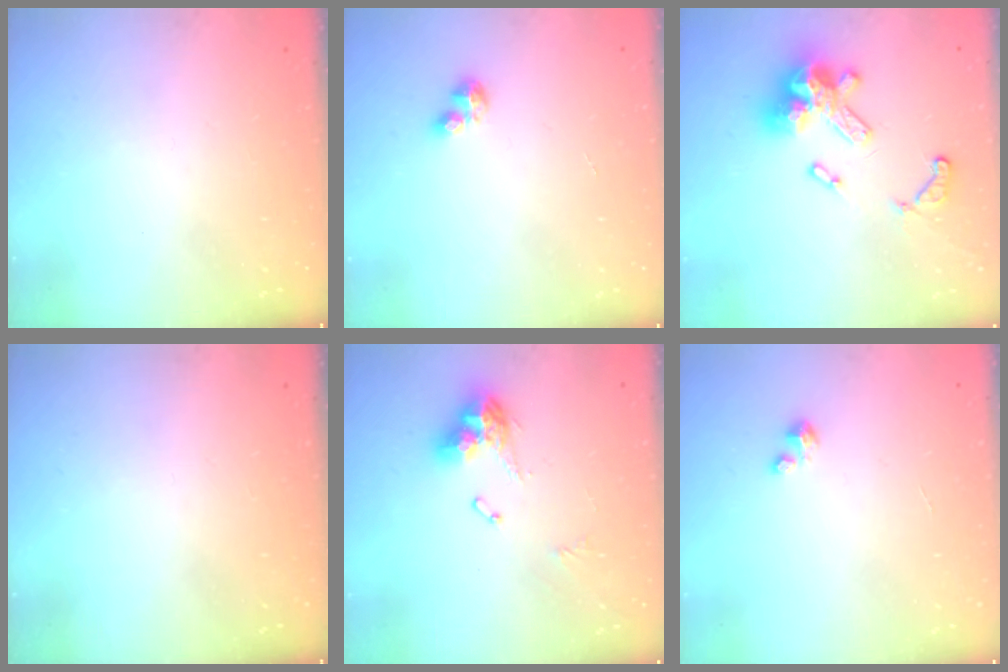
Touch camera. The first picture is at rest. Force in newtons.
{"total": 3.4, "press": 3.4, "slide": 0.3}
{"total": 15.1, "press": 15.1, "slide": 1.0}
{"total": 0.0}
{"total": 11.0, "press": 10.9, "slide": 1.3}
{"total": 0.6, "press": 0.6, "slide": 0.3}